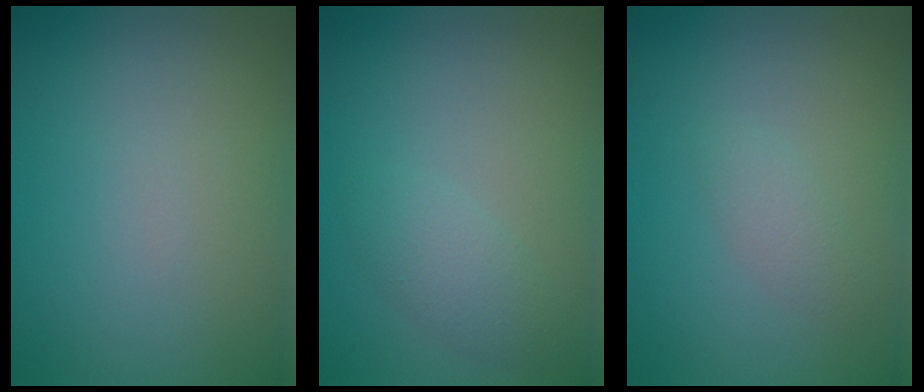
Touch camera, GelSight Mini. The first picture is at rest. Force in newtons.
{"total": 2.0, "press": 2.0, "slide": 0.2}
{"total": 1.3, "press": 1.3, "slide": 0.0}